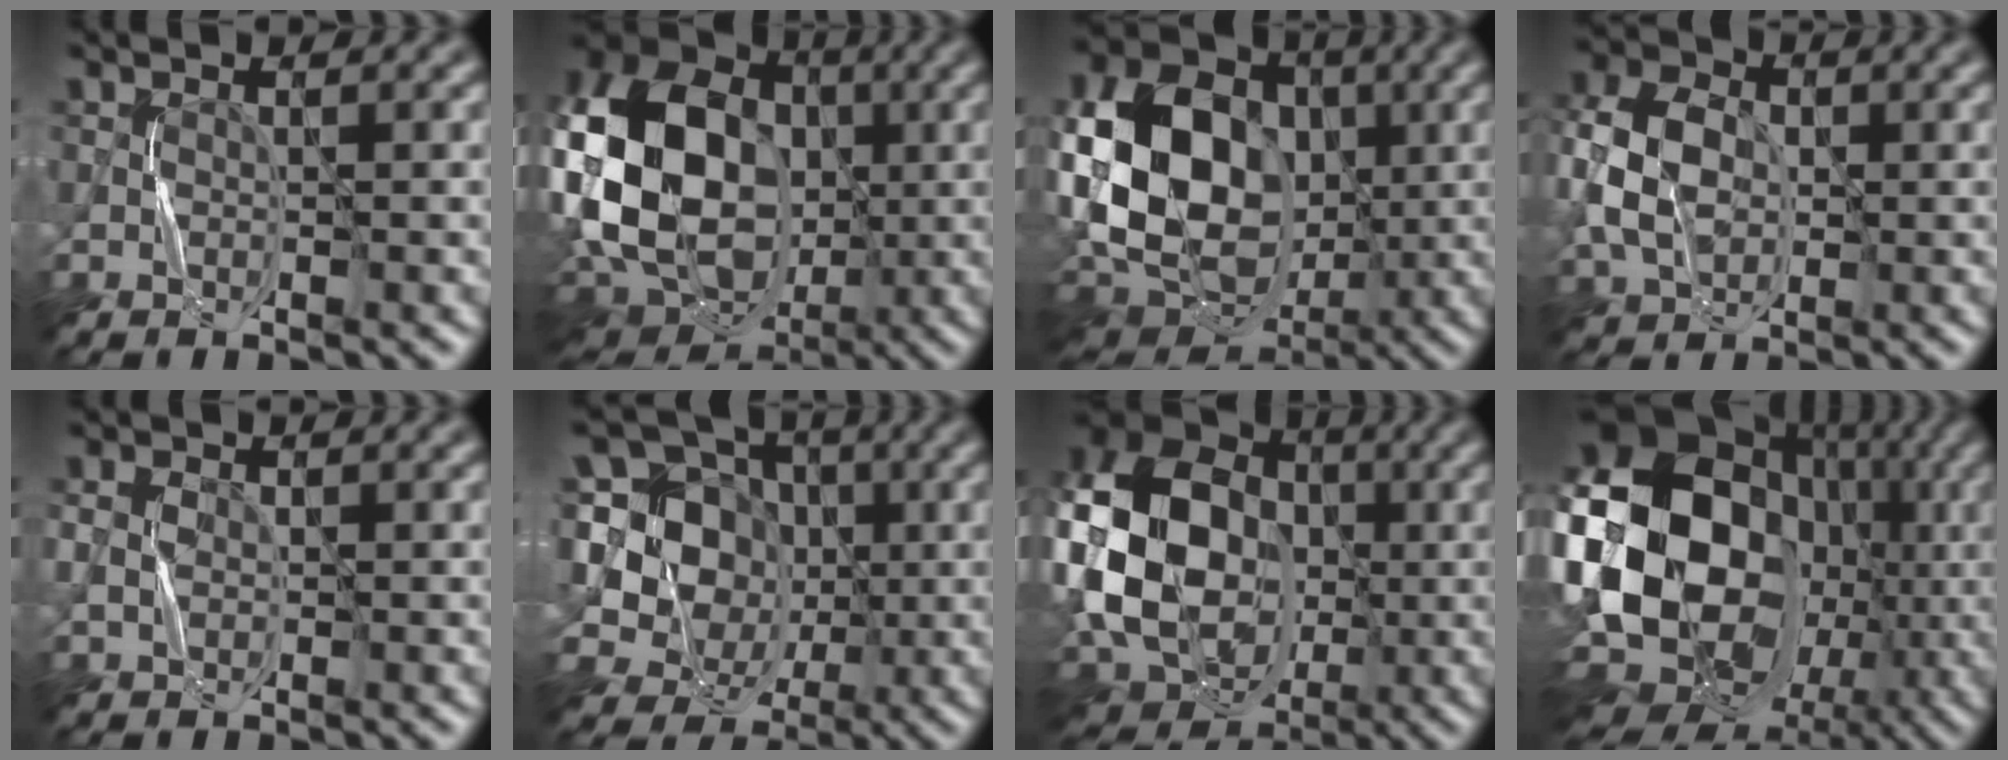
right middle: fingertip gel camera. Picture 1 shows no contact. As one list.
[{"total": 19.5, "force": [-0.7, 14.9, 12.6], "torque": [-0.264, 0.013, -0.028]}, {"total": 17.0, "force": [0.4, 12.8, 11.2], "torque": [-0.220, 0.007, 0.012]}, {"total": 7.6, "force": [-0.1, 5.8, 5.0], "torque": [-0.131, 0.011, -0.010]}, {"total": 1.8, "force": [0.1, 1.4, 1.1], "torque": [-0.026, 0.005, 0.001]}, {"total": 13.1, "force": [1.6, 11.6, 5.7], "torque": [-0.165, 0.043, 0.010]}, {"total": 20.2, "force": [-1.3, 15.8, 12.5], "torque": [-0.269, 0.010, -0.045]}, {"total": 22.5, "force": [-2.7, 17.0, 14.4], "torque": [-0.279, 0.005, -0.075]}]